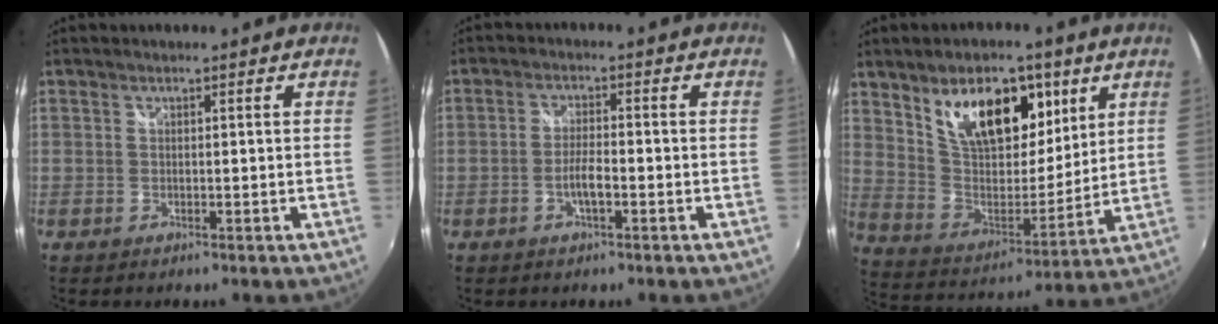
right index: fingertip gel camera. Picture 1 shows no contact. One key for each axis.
{"total": 3.6, "fx": -1.6, "fy": 0.6, "fz": 3.1, "tx": -0.066, "ty": 0.002, "tz": -0.030}
{"total": 18.9, "fx": 9.7, "fy": 9.9, "fz": 12.8, "tx": -0.212, "ty": 0.005, "tz": 0.179}